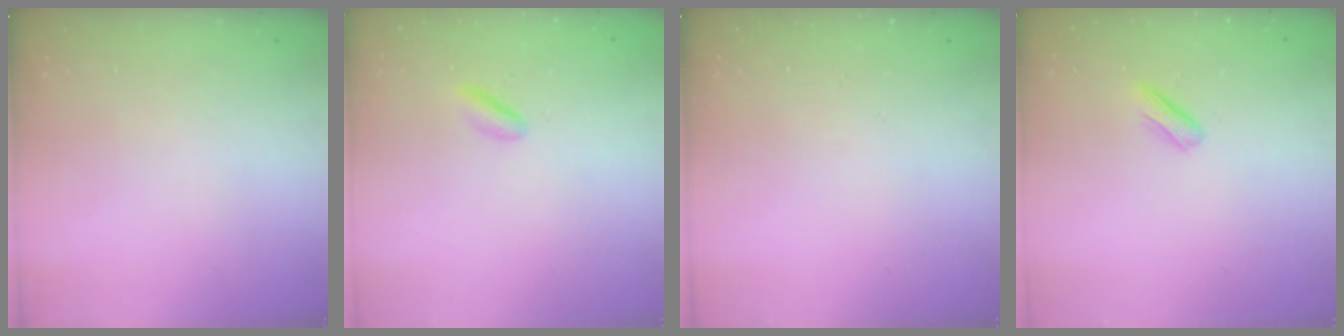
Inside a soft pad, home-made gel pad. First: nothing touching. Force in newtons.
{"total": 2.0, "press": 2.0, "slide": 0.3}
{"total": 0.0}
{"total": 4.1, "press": 3.9, "slide": 1.2}